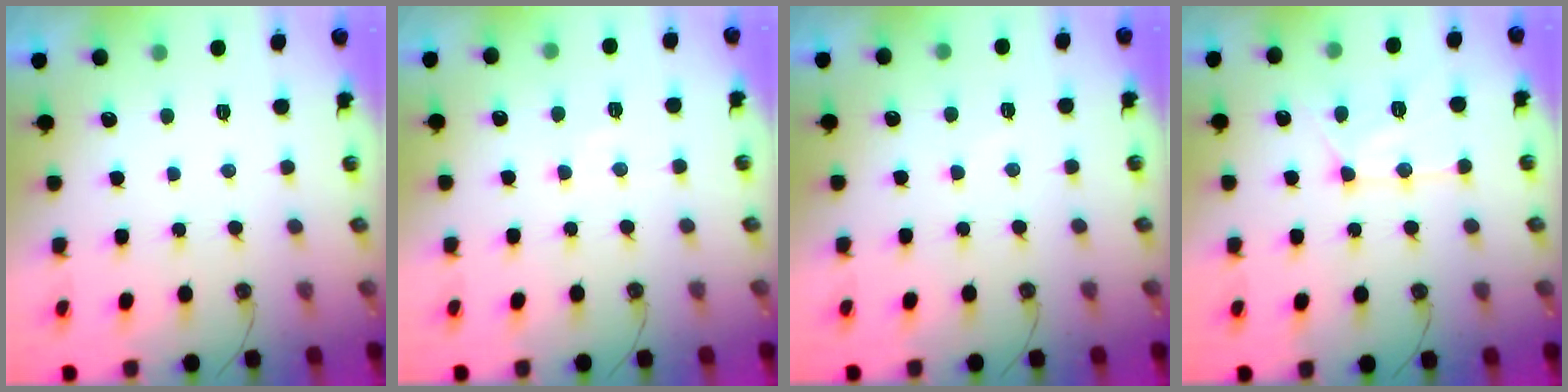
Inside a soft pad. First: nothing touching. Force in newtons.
{"total": 5.5, "press": 5.5, "slide": 0.7}
{"total": 3.7, "press": 3.6, "slide": 0.4}
{"total": 12.3, "press": 12.3, "slide": 0.9}